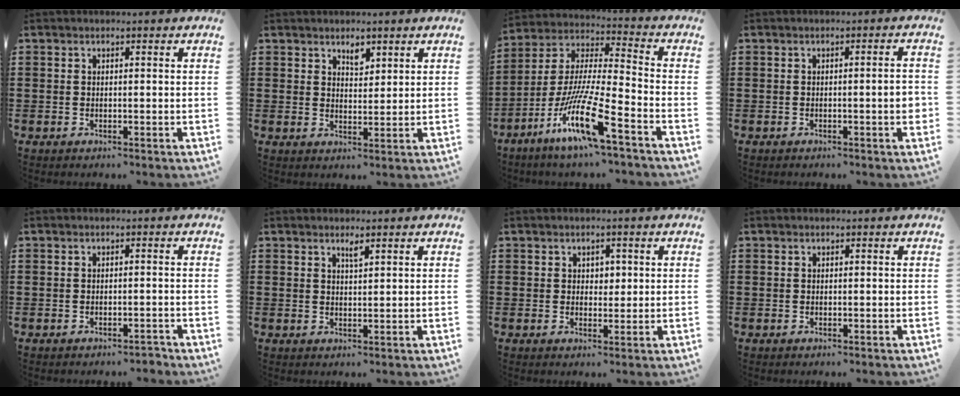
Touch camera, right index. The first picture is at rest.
{"total": 2.5, "force": [2.0, 1.2, 1.1], "torque": [-0.017, -0.001, 0.034]}
{"total": 14.6, "force": [-9.2, 1.5, 11.2], "torque": [-0.236, 0.002, -0.178]}
{"total": 3.0, "force": [-0.6, 0.2, 2.9], "torque": [-0.048, -0.002, -0.011]}
{"total": 1.3, "force": [-1.2, 0.1, 0.4], "torque": [-0.011, 0.000, -0.025]}
{"total": 1.4, "force": [1.1, 0.2, 0.9], "torque": [-0.011, -0.004, 0.017]}
{"total": 1.7, "force": [0.6, 1.4, 0.7], "torque": [-0.010, 0.005, 0.007]}
{"total": 0.0}